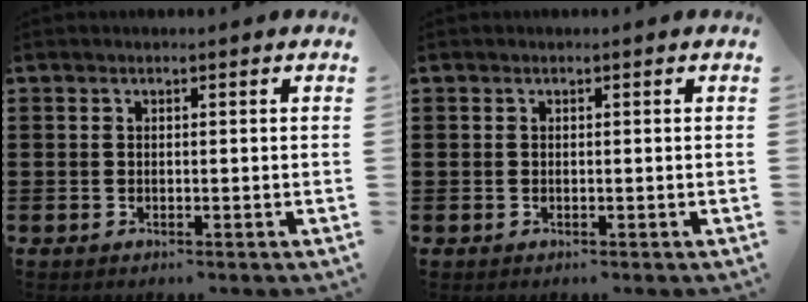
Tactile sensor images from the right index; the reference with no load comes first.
{"total": 0.0}